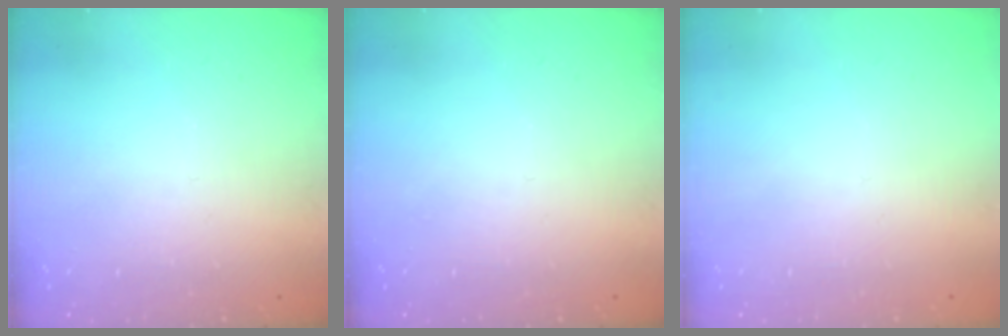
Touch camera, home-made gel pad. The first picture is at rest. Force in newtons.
{"total": 0.0}
{"total": 1.8, "press": 1.8, "slide": 0.1}